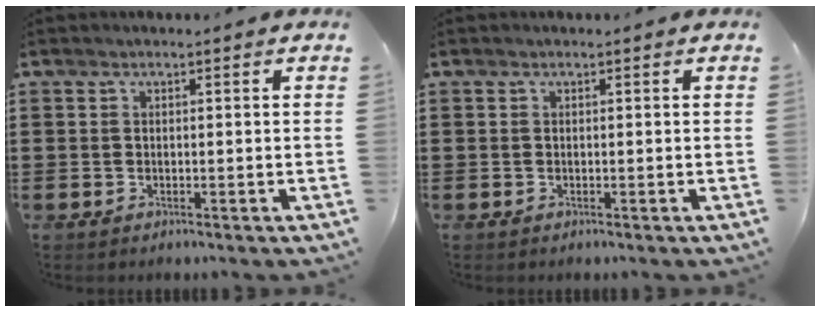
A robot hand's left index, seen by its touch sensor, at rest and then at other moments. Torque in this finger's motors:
{"motor_torque": [0.00, 0.00, 0.00, -0.01]}